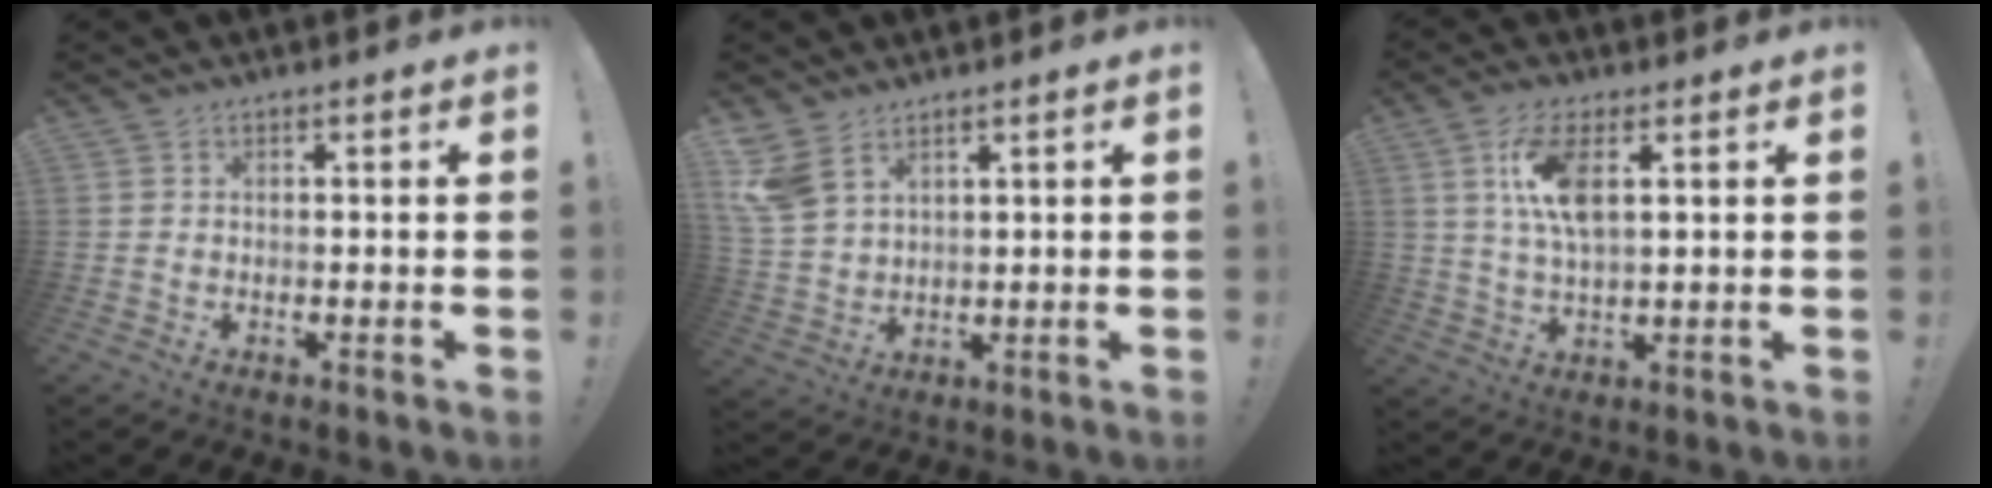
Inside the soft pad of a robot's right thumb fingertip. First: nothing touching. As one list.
[{"total": 8.1, "force": [5.2, 4.5, 4.3], "torque": [-0.085, -0.020, 0.104]}, {"total": 10.3, "force": [3.4, 3.6, 9.0], "torque": [-0.171, -0.012, 0.059]}]